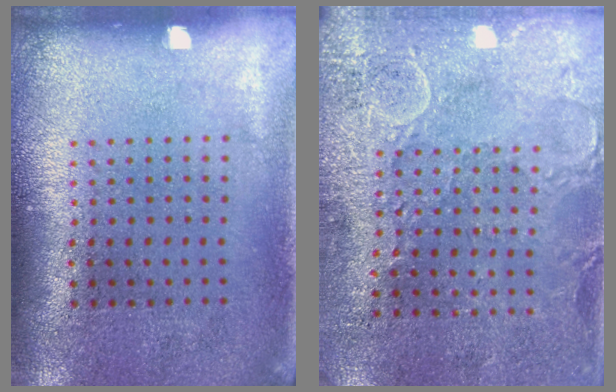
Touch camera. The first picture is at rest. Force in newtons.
{"total": 2.8, "press": 2.7, "slide": 0.8}